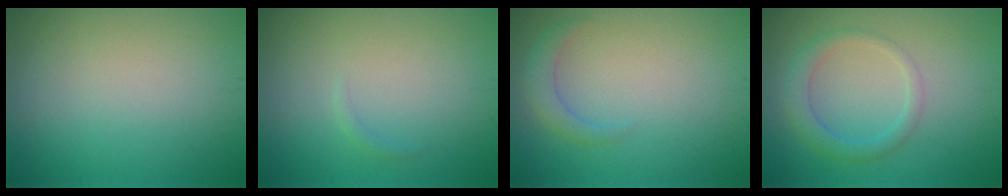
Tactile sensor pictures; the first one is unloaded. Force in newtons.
{"total": 0.5, "press": 0.5, "slide": 0.1}
{"total": 1.9, "press": 1.9, "slide": 0.0}
{"total": 2.6, "press": 2.6, "slide": 0.0}